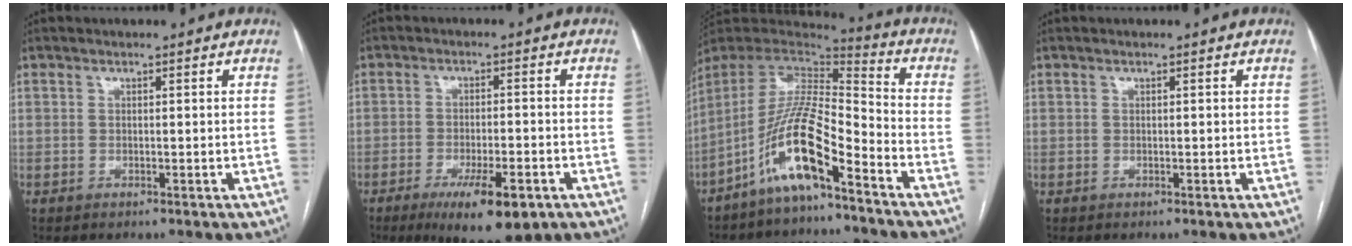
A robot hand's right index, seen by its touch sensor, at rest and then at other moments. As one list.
[{"total": 10.5, "force": [-5.9, 2.5, 8.3], "torque": [-0.133, -0.017, -0.084]}, {"total": 14.6, "force": [-8.9, 1.9, 11.4], "torque": [-0.227, 0.005, -0.166]}, {"total": 0.0}]